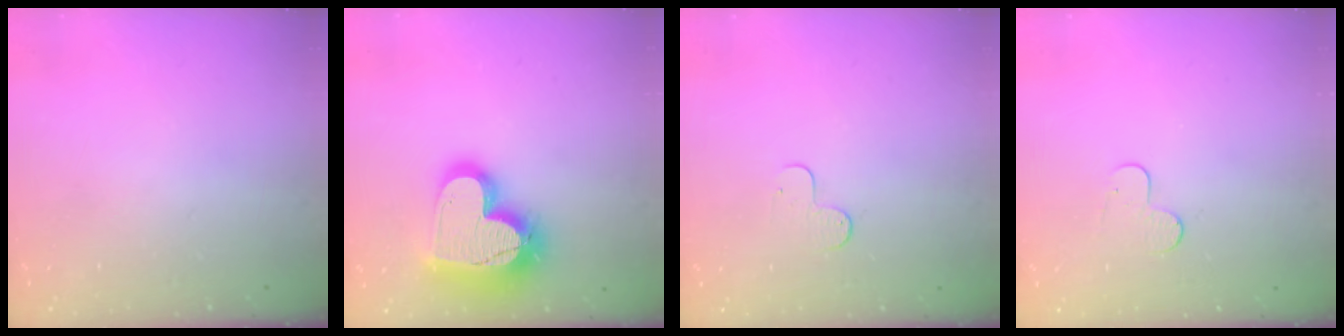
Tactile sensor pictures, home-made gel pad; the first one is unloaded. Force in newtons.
{"total": 21.6, "press": 21.5, "slide": 1.7}
{"total": 4.8, "press": 4.8, "slide": 0.5}
{"total": 4.9, "press": 4.8, "slide": 0.5}